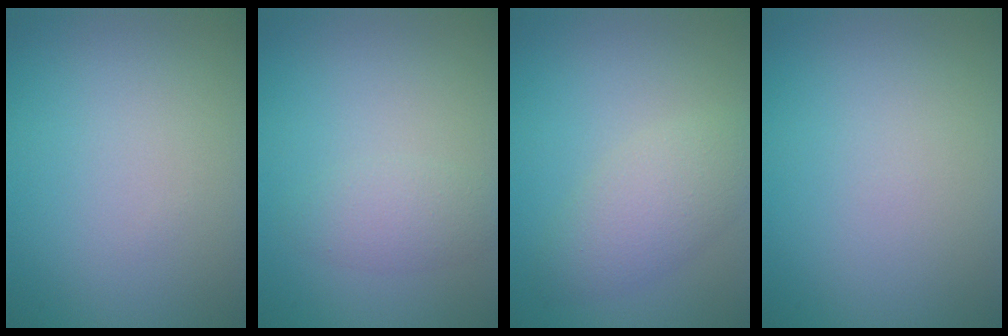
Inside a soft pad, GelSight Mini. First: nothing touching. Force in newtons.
{"total": 2.1, "press": 2.1, "slide": 0.1}
{"total": 3.7, "press": 3.7, "slide": 0.1}
{"total": 0.0}